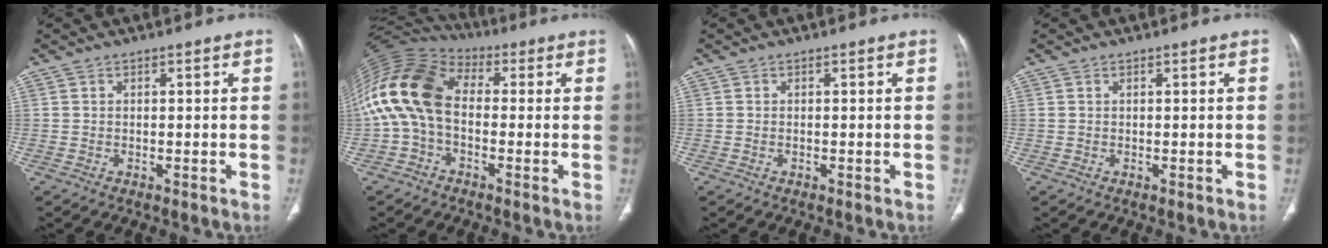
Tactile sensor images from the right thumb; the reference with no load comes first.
{"total": 15.2, "force": [-0.4, 9.9, 11.5], "torque": [-0.237, 0.037, -0.020]}
{"total": 0.0}
{"total": 0.0}